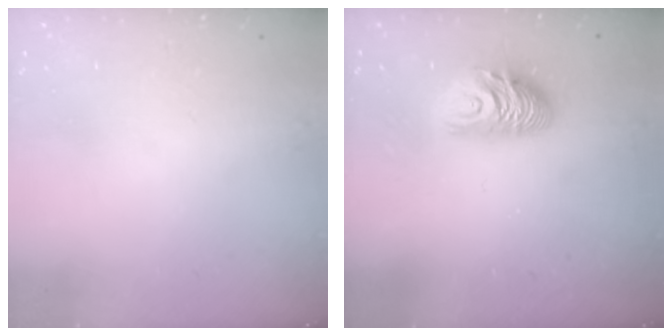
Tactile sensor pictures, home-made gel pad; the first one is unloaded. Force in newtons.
{"total": 10.4, "press": 10.4, "slide": 0.8}